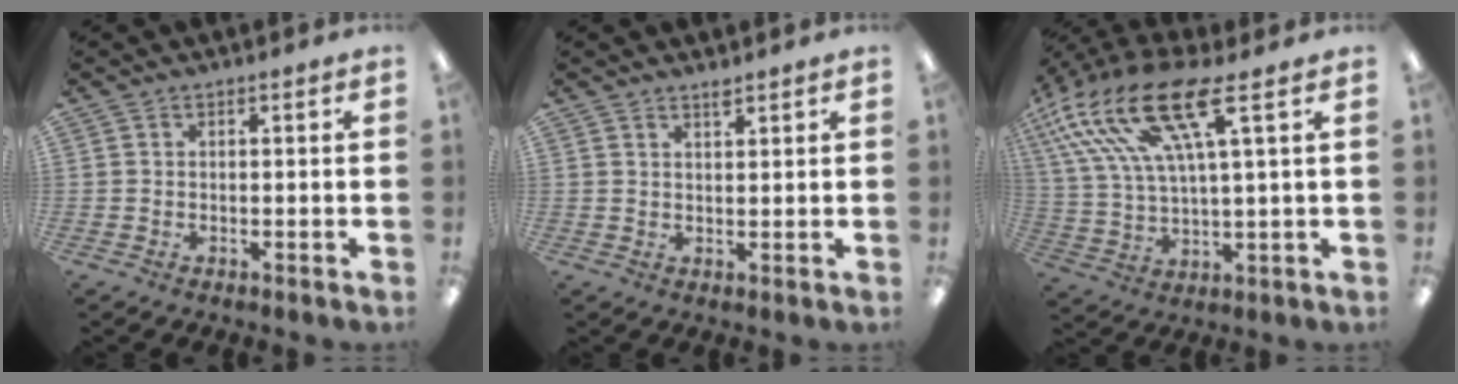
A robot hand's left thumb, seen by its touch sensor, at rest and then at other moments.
{"total": 1.8, "force": [1.7, 0.3, 0.5], "torque": [-0.004, -0.007, 0.031]}
{"total": 19.3, "force": [10.1, 5.8, 15.4], "torque": [-0.323, -0.033, 0.168]}